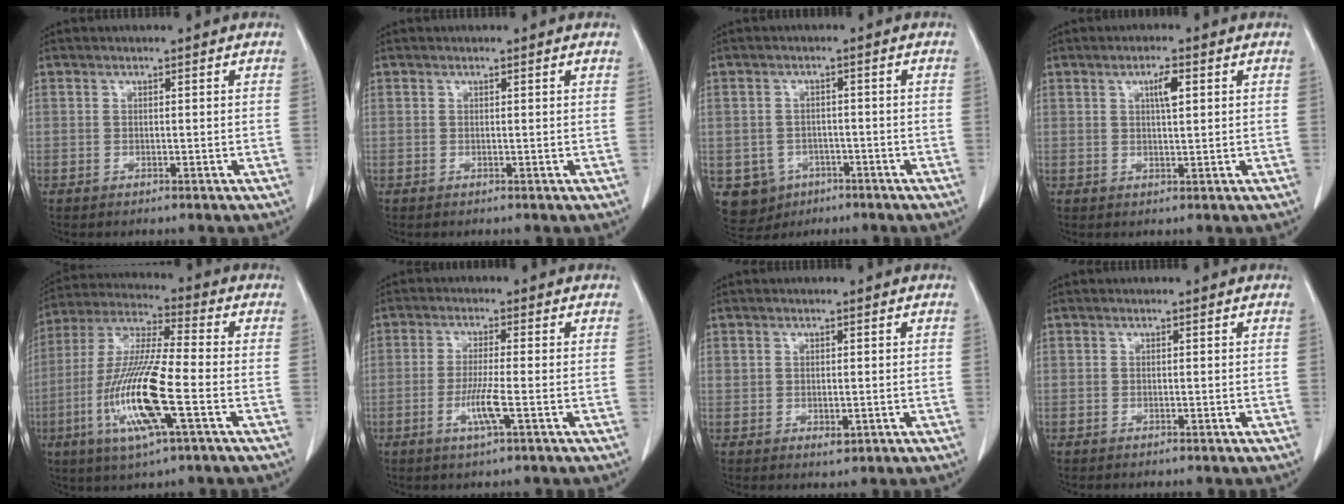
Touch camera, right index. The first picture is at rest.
{"total": 0.0}
{"total": 6.1, "force": [-2.6, 5.4, 0.9], "torque": [-0.019, 0.008, -0.029]}
{"total": 3.0, "force": [1.1, 0.5, 2.7], "torque": [-0.048, 0.000, 0.018]}
{"total": 15.6, "force": [-4.7, 1.4, 14.8], "torque": [-0.307, -0.015, -0.090]}
{"total": 4.8, "force": [-1.6, -0.2, 4.6], "torque": [-0.090, -0.010, -0.032]}
{"total": 1.9, "force": [-0.1, 1.3, 1.3], "torque": [-0.021, -0.003, 0.004]}
{"total": 0.0}